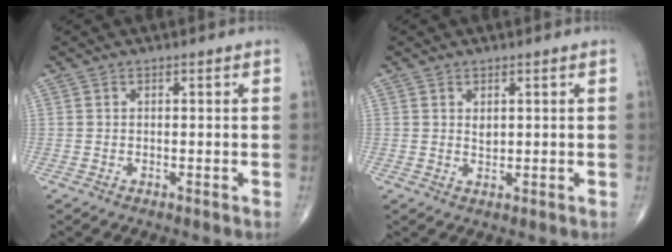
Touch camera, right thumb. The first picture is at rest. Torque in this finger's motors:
{"motor_torque": [0.63, 0.60, 0.37, -0.23, 0.00]}